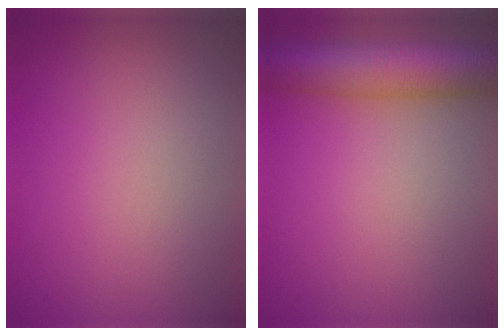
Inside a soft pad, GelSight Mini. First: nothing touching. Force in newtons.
{"total": 8.3, "press": 8.3, "slide": 0.4}